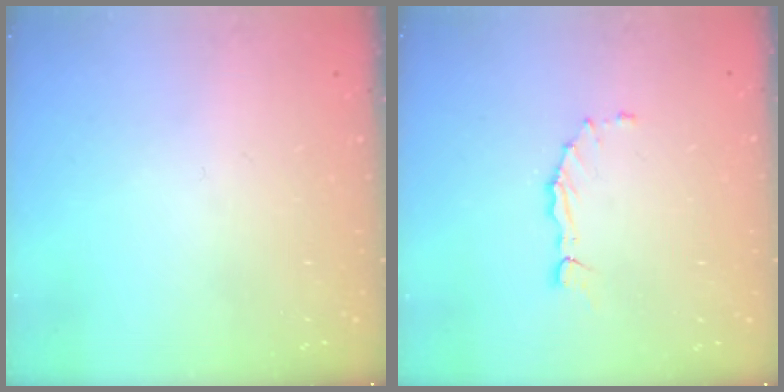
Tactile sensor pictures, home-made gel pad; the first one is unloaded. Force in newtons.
{"total": 1.6, "press": 1.6, "slide": 0.3}